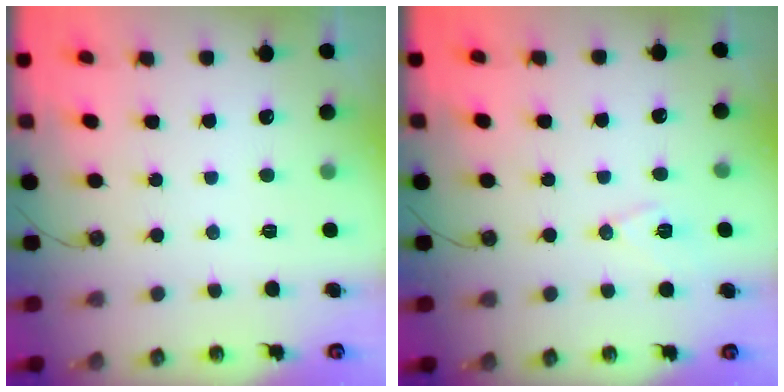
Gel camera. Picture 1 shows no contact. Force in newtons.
{"total": 7.8, "press": 7.0, "slide": 3.6}